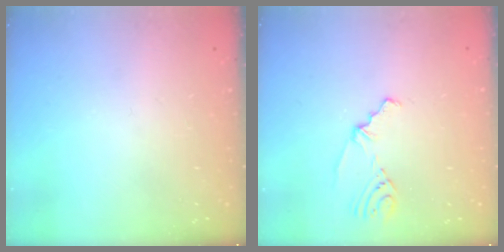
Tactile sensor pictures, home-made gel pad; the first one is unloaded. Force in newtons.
{"total": 2.3, "press": 1.9, "slide": 1.4}